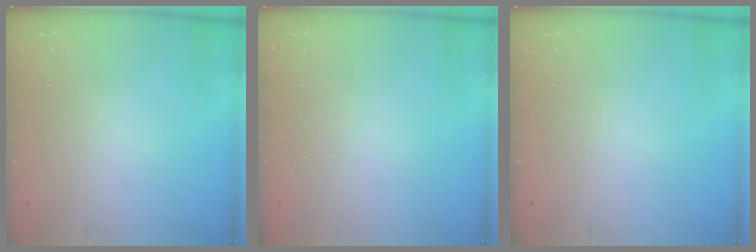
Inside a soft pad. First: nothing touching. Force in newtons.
{"total": 0.0}
{"total": 0.0}